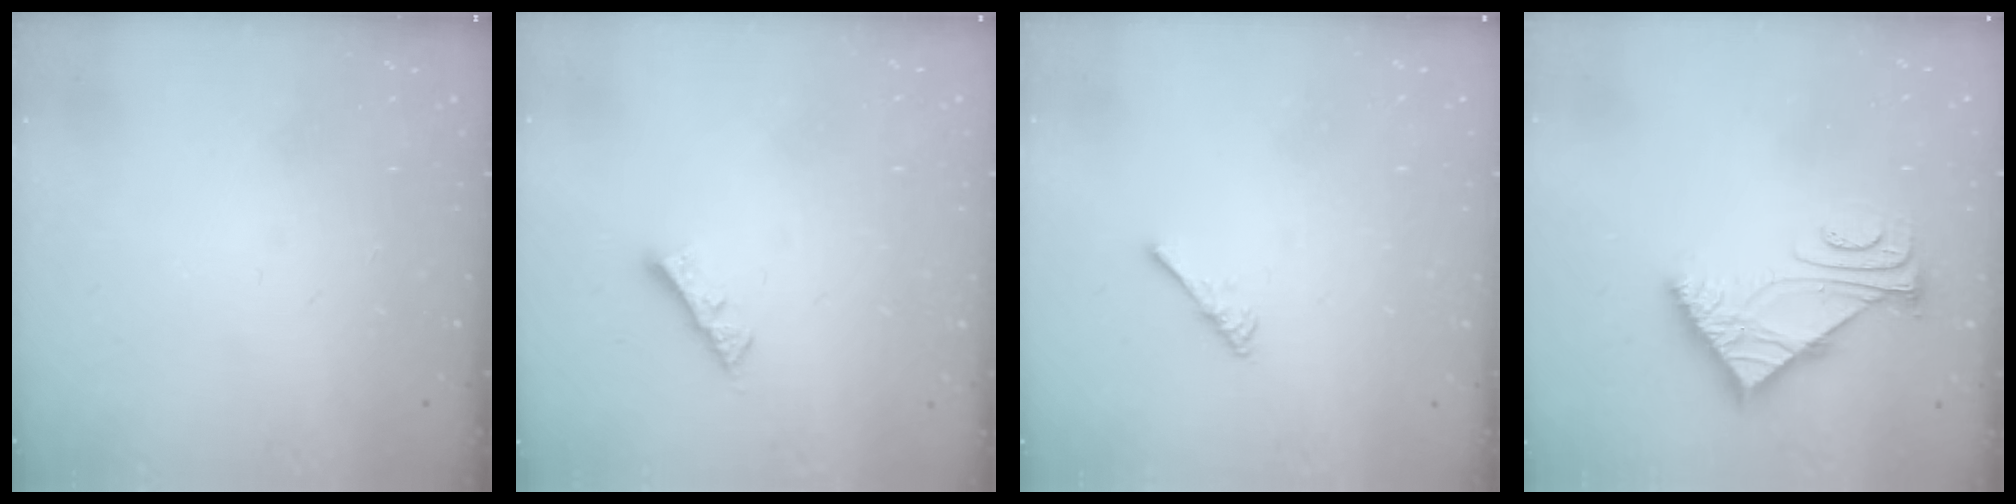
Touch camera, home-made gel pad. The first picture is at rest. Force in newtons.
{"total": 5.5, "press": 5.4, "slide": 0.4}
{"total": 2.7, "press": 2.6, "slide": 0.5}
{"total": 5.6, "press": 5.5, "slide": 0.8}